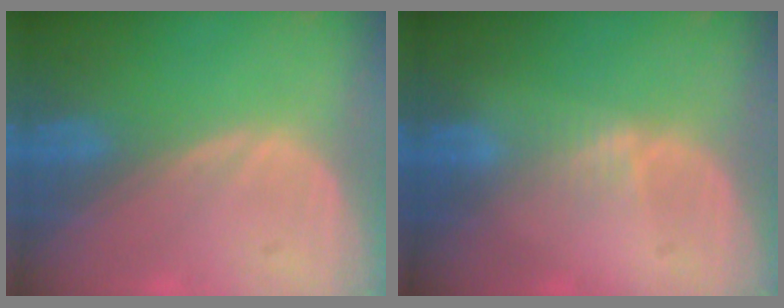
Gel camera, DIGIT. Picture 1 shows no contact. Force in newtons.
{"total": 1.3, "press": 1.3, "slide": 0.2}